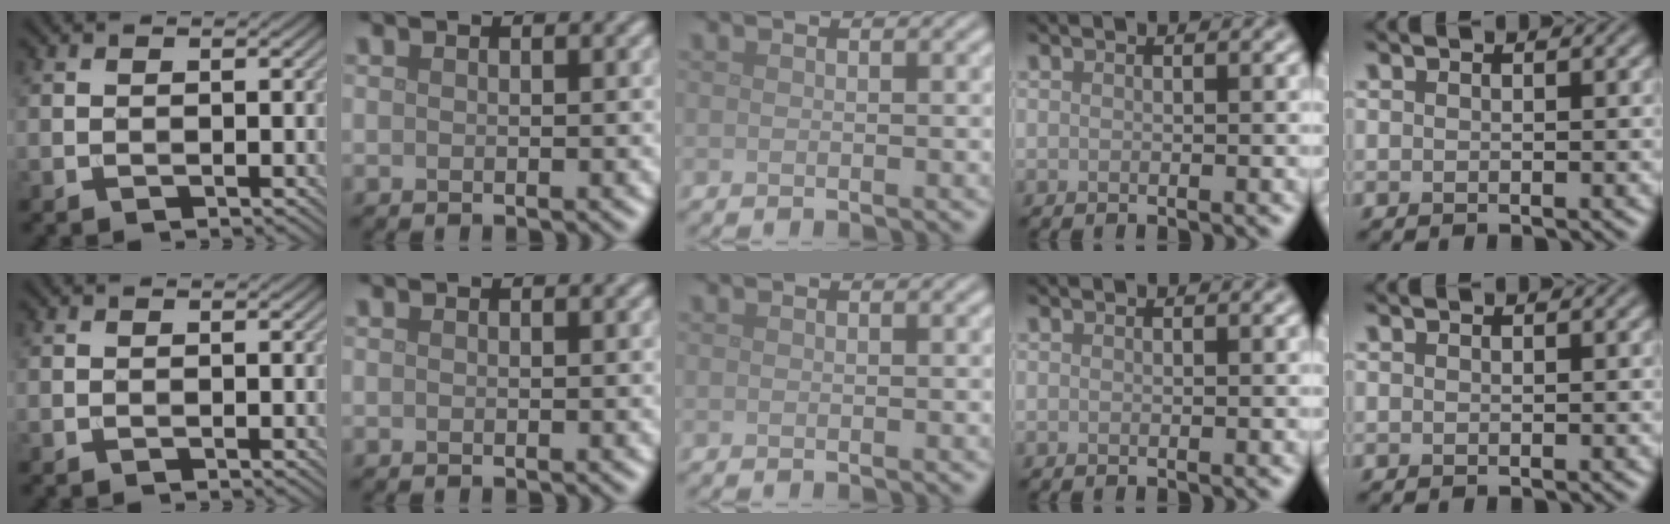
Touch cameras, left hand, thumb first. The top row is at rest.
{}